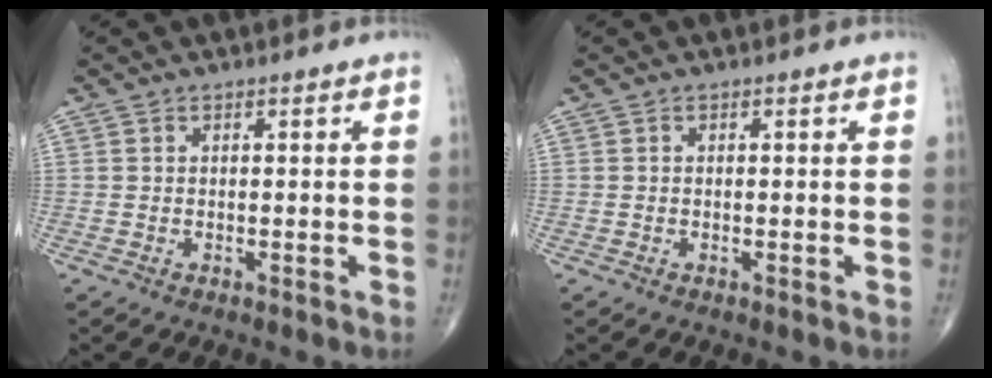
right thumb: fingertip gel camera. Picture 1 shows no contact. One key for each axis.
{"total": 0.0}